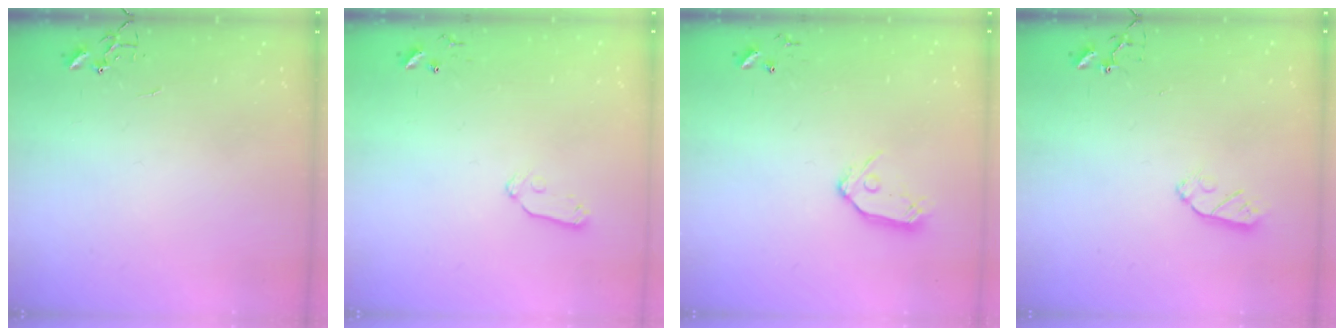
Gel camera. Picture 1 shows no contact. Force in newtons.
{"total": 6.8, "press": 6.7, "slide": 0.8}
{"total": 9.2, "press": 9.1, "slide": 0.8}
{"total": 5.5, "press": 5.4, "slide": 0.8}